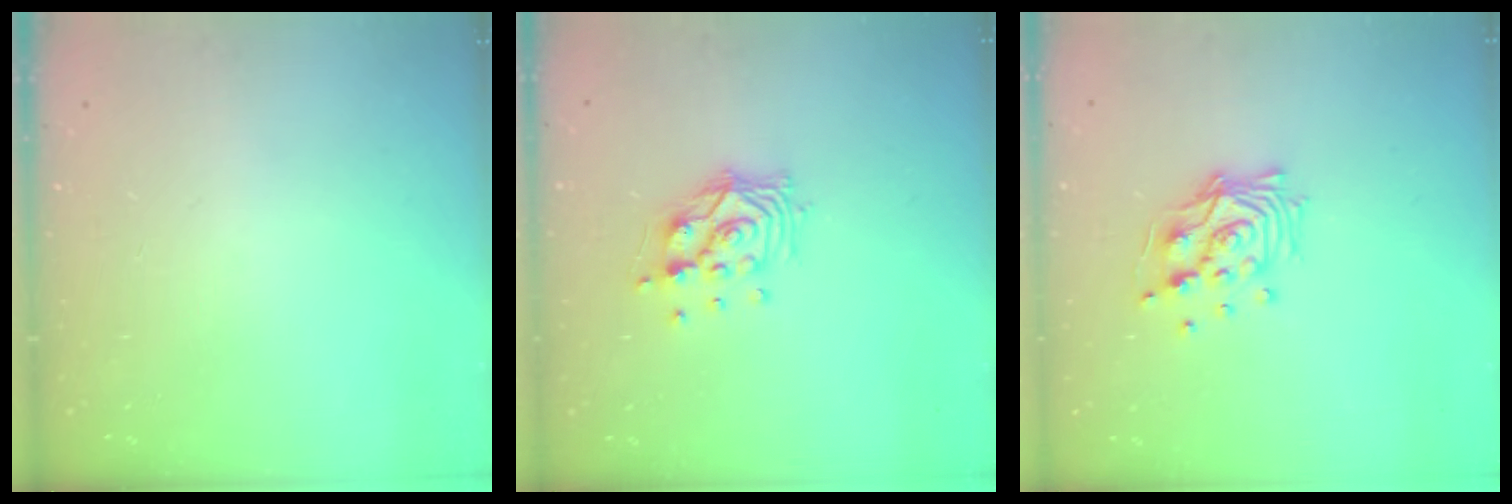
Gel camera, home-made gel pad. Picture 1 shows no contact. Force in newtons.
{"total": 10.1, "press": 10.0, "slide": 1.1}
{"total": 12.5, "press": 12.4, "slide": 1.5}